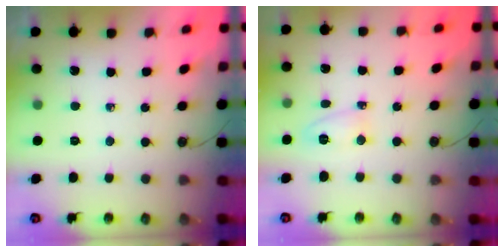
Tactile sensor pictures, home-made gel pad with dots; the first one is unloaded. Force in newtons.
{"total": 3.7, "press": 3.6, "slide": 0.9}